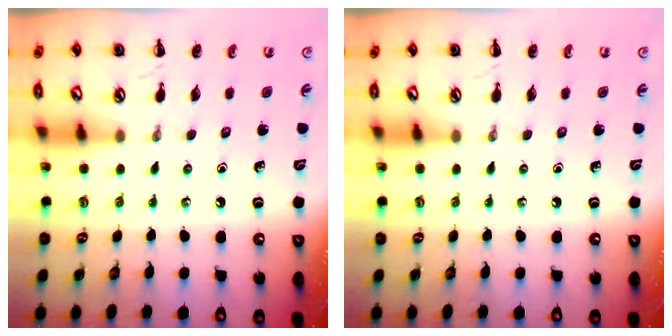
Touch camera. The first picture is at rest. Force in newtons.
{"total": 0.0}